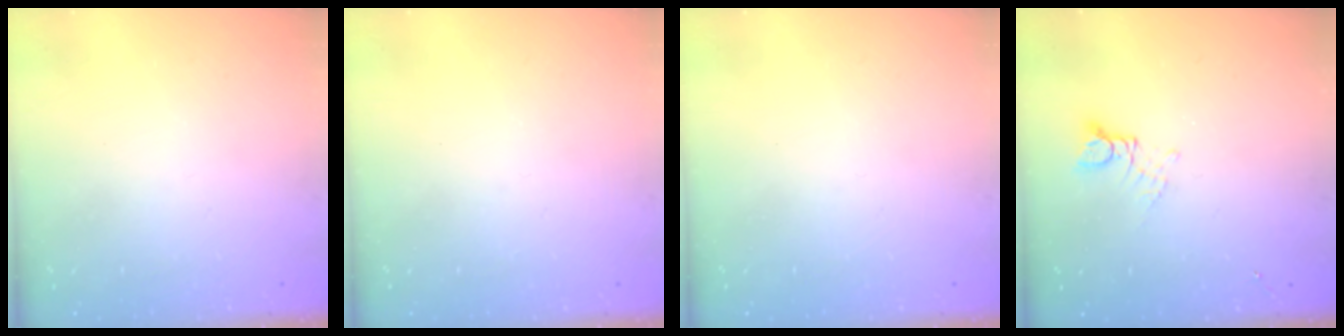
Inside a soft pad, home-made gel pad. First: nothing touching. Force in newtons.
{"total": 0.0}
{"total": 0.0}
{"total": 3.8, "press": 3.8, "slide": 0.3}